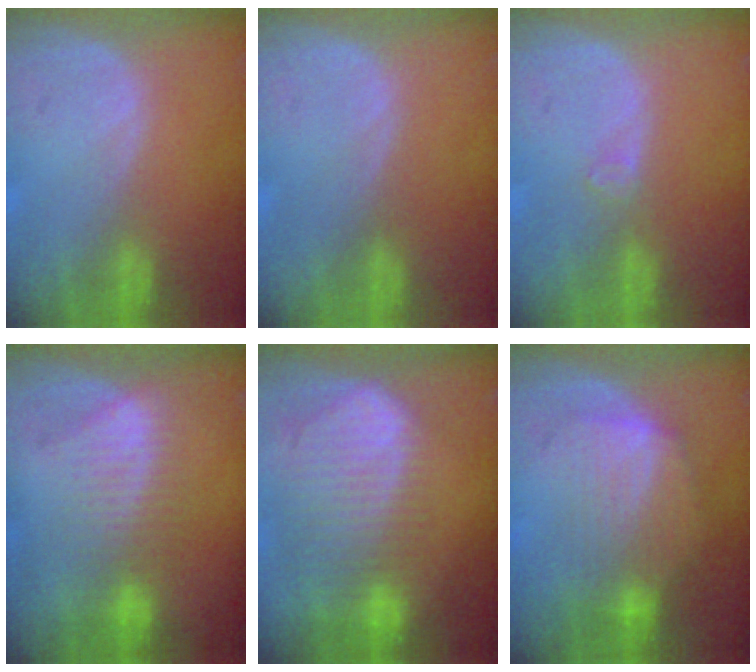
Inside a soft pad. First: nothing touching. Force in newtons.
{"total": 0.0}
{"total": 1.1, "press": 1.0, "slide": 0.2}
{"total": 6.8, "press": 6.8, "slide": 0.0}
{"total": 10.6, "press": 9.1, "slide": 5.3}
{"total": 7.8, "press": 7.5, "slide": 2.2}